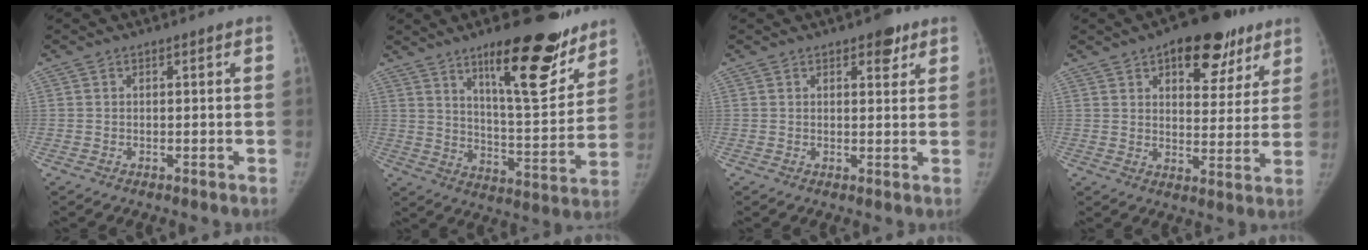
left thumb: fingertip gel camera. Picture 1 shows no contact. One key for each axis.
{"total": 20.5, "fx": 13.3, "fy": 5.9, "fz": 14.5, "tx": -0.163, "ty": -0.083, "tz": 0.204}
{"total": 3.7, "fx": 2.3, "fy": 1.9, "fz": 2.3, "tx": -0.012, "ty": -0.010, "tz": 0.027}
{"total": 15.7, "fx": 9.2, "fy": 8.0, "fz": 9.9, "tx": -0.072, "ty": -0.029, "tz": 0.125}